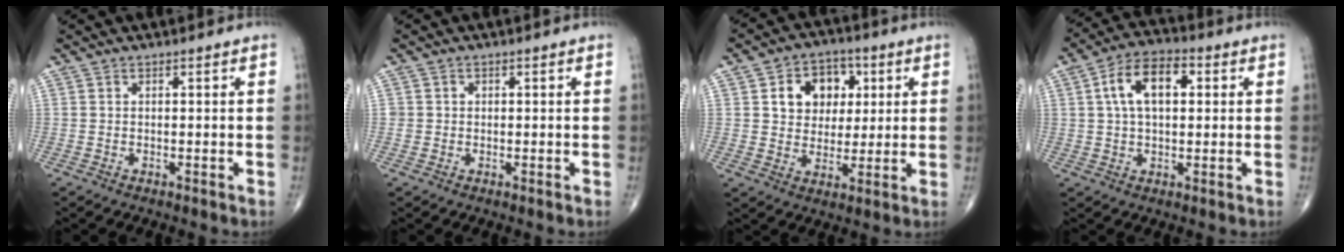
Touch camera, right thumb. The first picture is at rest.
{"total": 1.3, "force": [0.0, 1.3, 0.1], "torque": [0.007, 0.005, -0.001]}
{"total": 10.7, "force": [3.0, 8.4, 5.9], "torque": [-0.041, -0.001, 0.049]}
{"total": 10.3, "force": [2.3, 5.8, 8.2], "torque": [-0.137, 0.021, 0.035]}